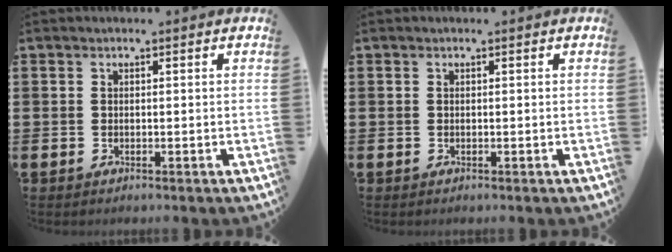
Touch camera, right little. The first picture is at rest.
{"total": 0.0}